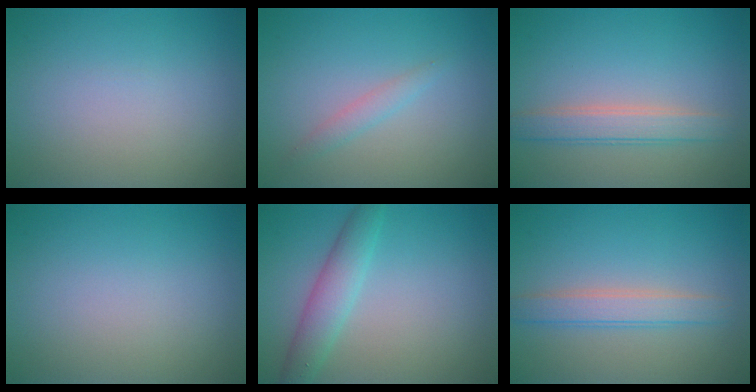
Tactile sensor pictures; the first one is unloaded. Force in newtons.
{"total": 1.2, "press": 1.2, "slide": 0.0}
{"total": 2.8, "press": 2.8, "slide": 0.3}
{"total": 0.0}
{"total": 3.3, "press": 3.3, "slide": 0.1}
{"total": 2.7, "press": 2.7, "slide": 0.0}